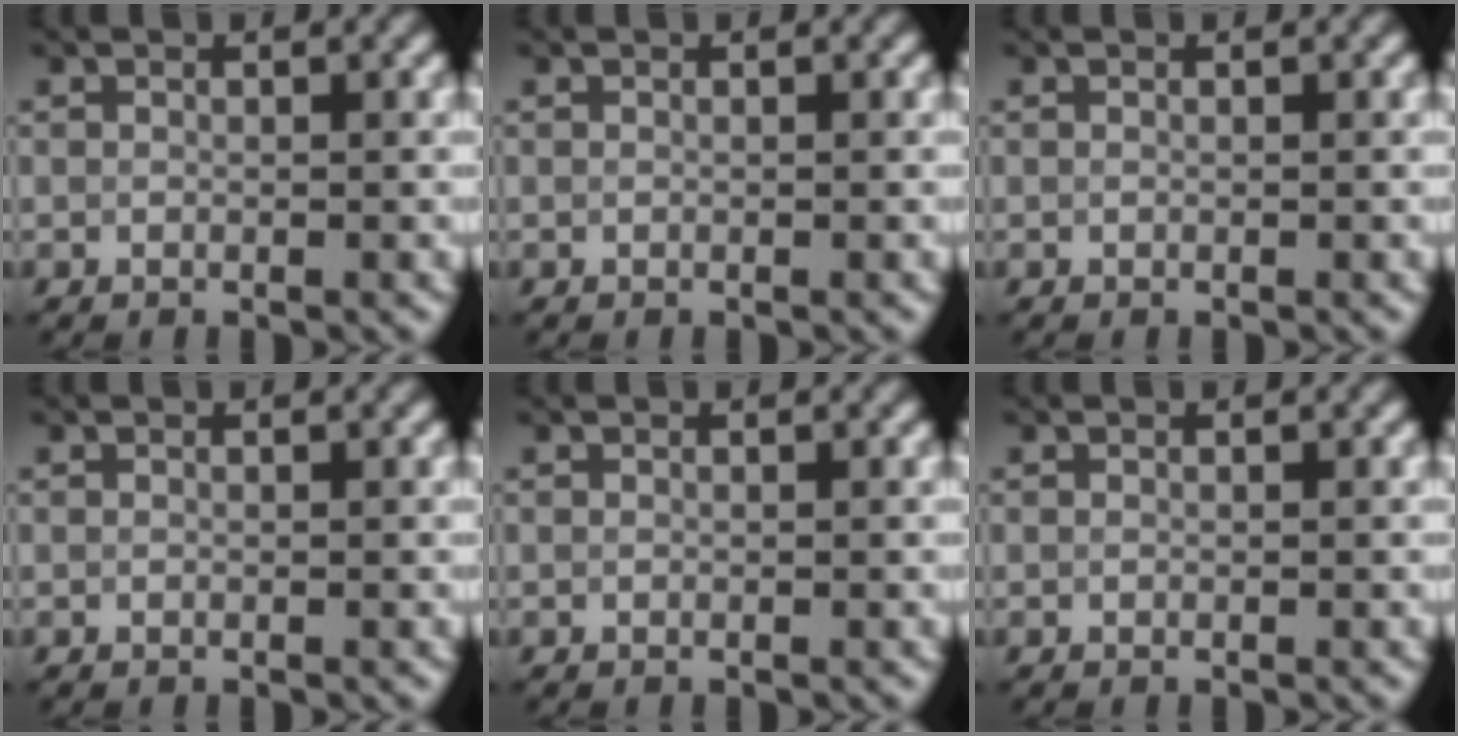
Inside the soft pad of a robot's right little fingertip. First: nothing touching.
{"total": 0.0}
{"total": 0.0}
{"total": 0.0}
{"total": 0.0}
{"total": 0.0}